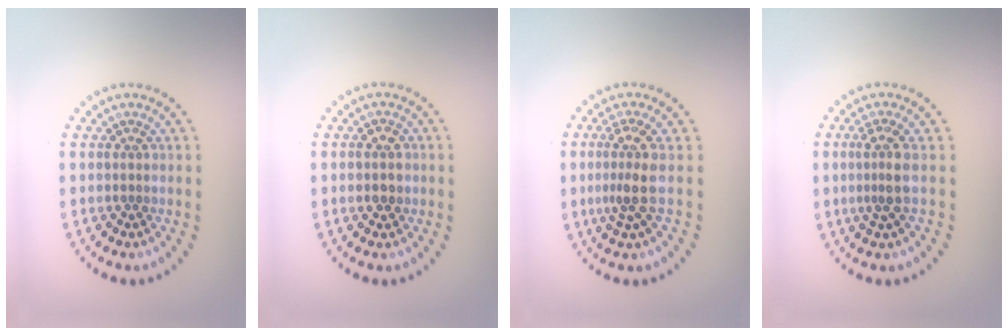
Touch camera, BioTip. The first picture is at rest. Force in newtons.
{"total": 1.8, "press": 1.8, "slide": 0.1}
{"total": 2.7, "press": 2.0, "slide": 1.8}
{"total": 2.4, "press": 1.8, "slide": 1.6}